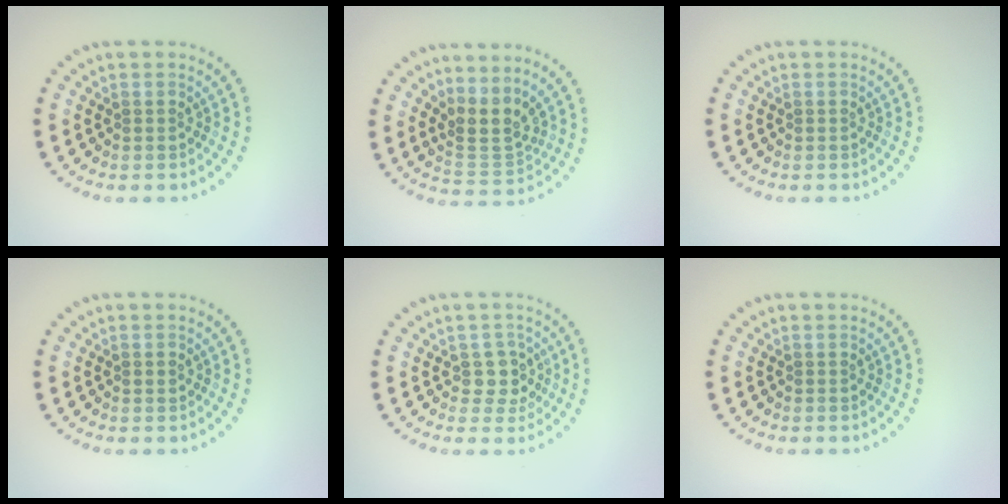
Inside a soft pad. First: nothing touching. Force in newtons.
{"total": 3.0, "press": 2.1, "slide": 2.1}
{"total": 0.0}
{"total": 0.9, "press": 0.9, "slide": 0.1}
{"total": 2.4, "press": 2.0, "slide": 1.3}
{"total": 0.0}